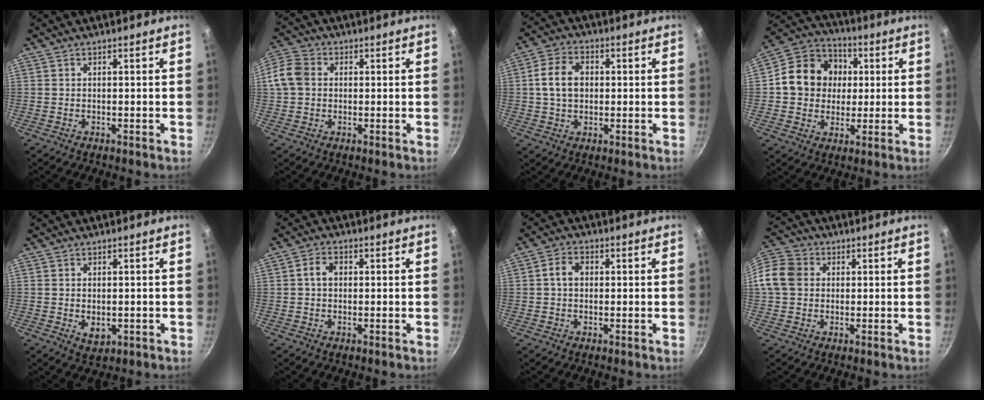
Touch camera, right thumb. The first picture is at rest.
{"total": 8.9, "force": [0.6, 7.3, 5.0], "torque": [-0.097, 0.020, -0.004]}
{"total": 8.1, "force": [0.7, 6.0, 5.4], "torque": [-0.086, 0.015, 0.008]}
{"total": 14.4, "force": [1.6, 12.5, 6.8], "torque": [-0.087, 0.019, 0.015]}
{"total": 3.6, "force": [-0.3, 2.4, 2.6], "torque": [-0.039, -0.010, 0.000]}
{"total": 3.5, "force": [0.4, 2.6, 2.3], "torque": [-0.030, 0.009, 0.002]}
{"total": 4.1, "force": [0.4, 3.1, 2.6], "torque": [-0.035, 0.011, 0.001]}
{"total": 11.5, "force": [1.2, 9.9, 5.7], "torque": [-0.107, 0.023, 0.006]}